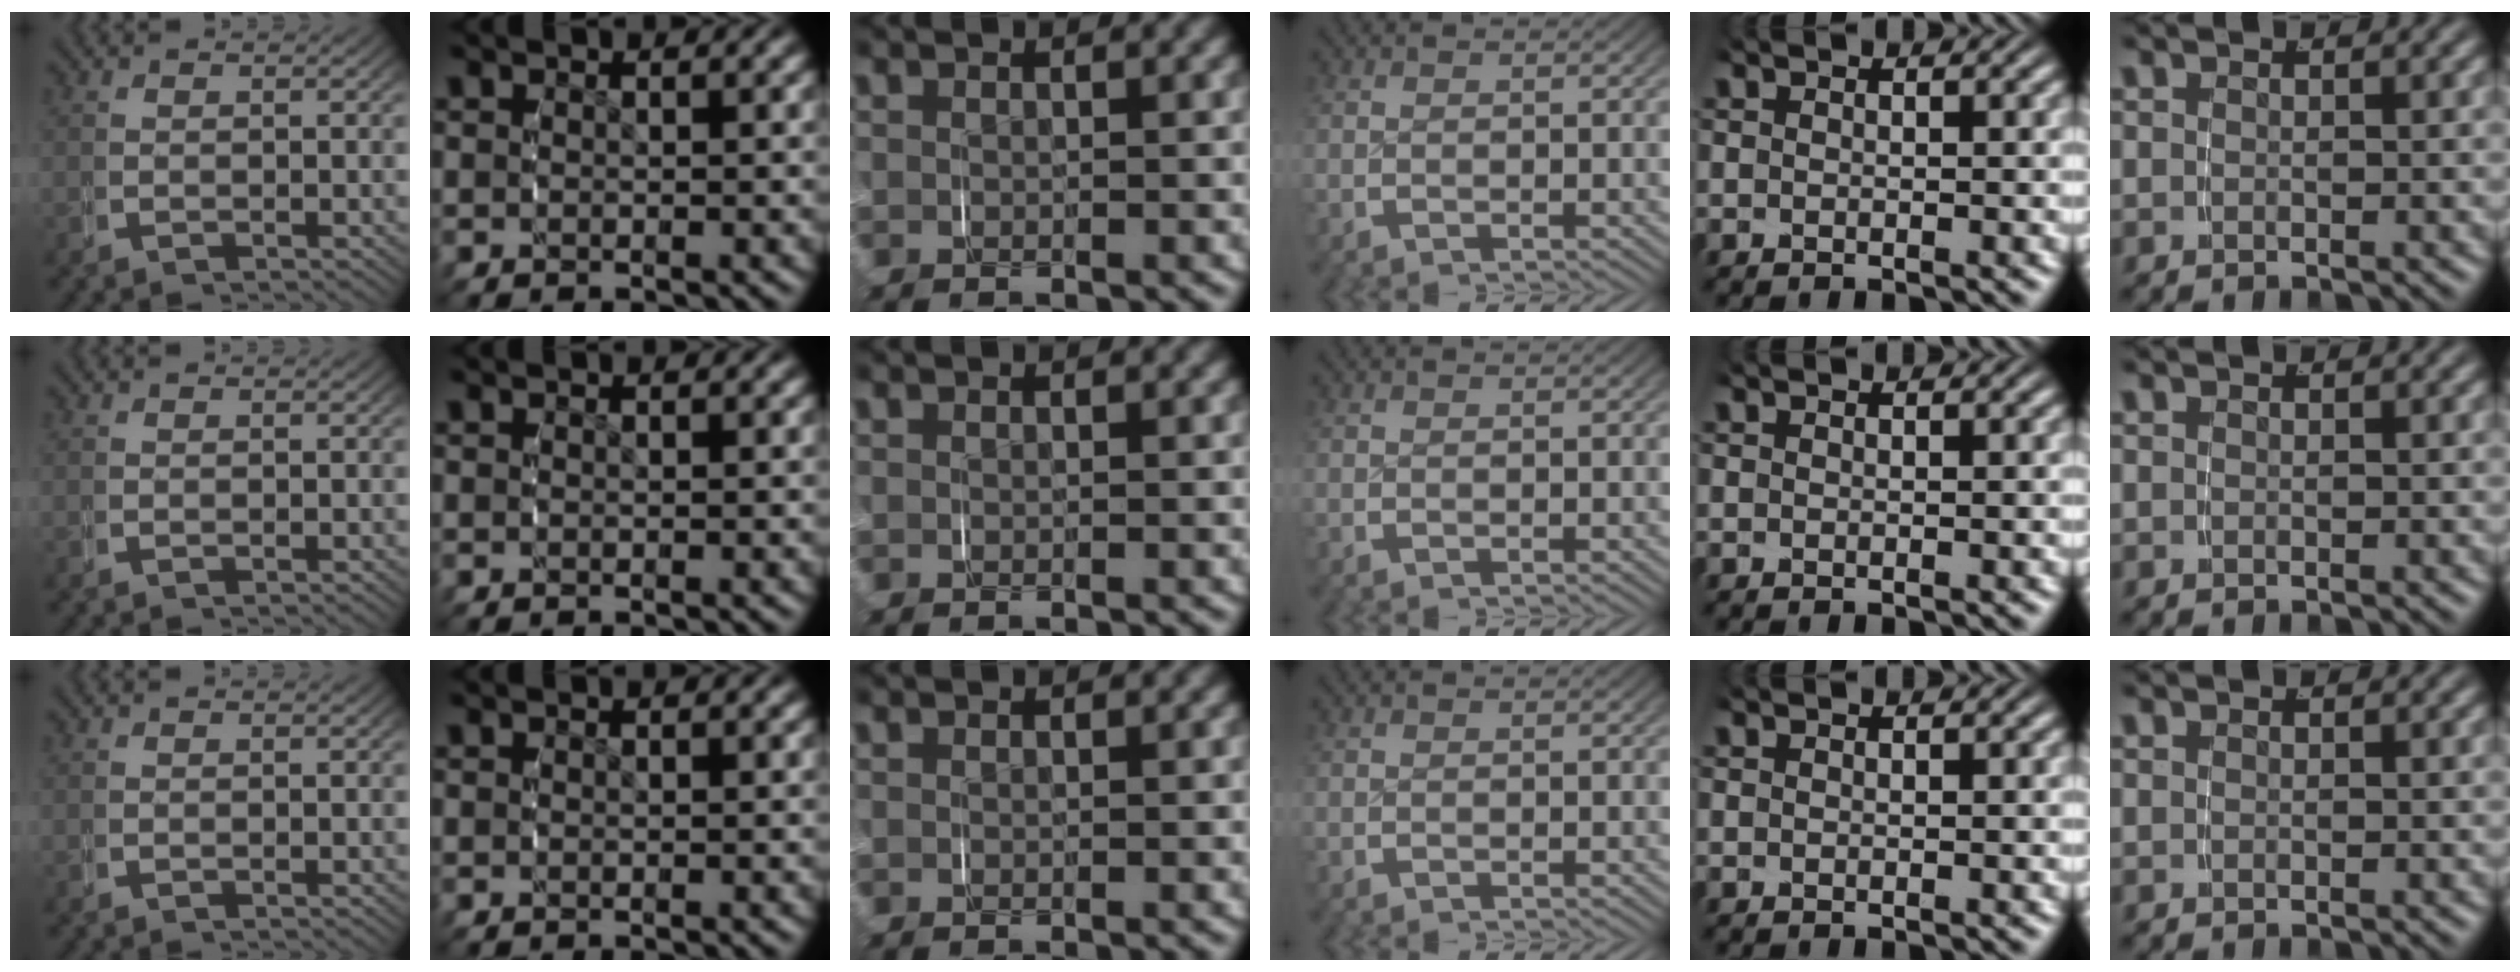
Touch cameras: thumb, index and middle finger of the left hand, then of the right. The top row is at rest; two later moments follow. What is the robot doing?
{"motion": "grasp_and_lifting", "object": "keyboard"}